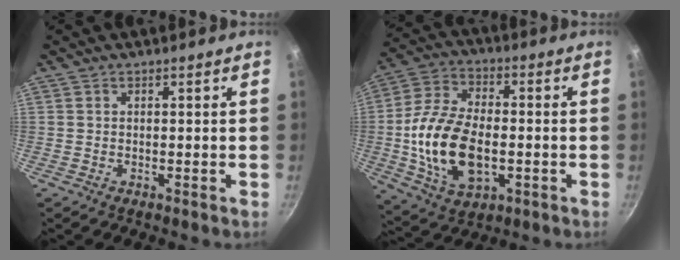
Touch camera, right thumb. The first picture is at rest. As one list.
[{"total": 17.8, "force": [-2.4, 10.5, 14.2], "torque": [-0.263, 0.018, -0.042]}]